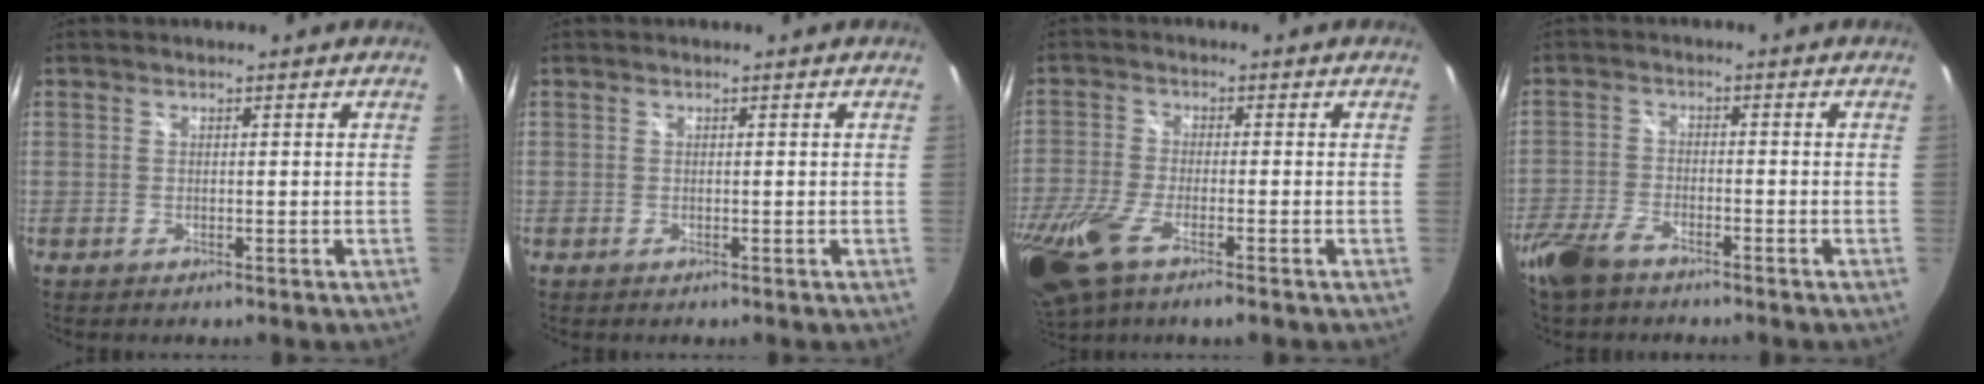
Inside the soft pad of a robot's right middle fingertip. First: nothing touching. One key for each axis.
{"total": 0.0}
{"total": 14.7, "fx": -8.5, "fy": 4.5, "fz": 11.0, "tx": -0.262, "ty": -0.056, "tz": -0.165}
{"total": 7.9, "fx": -6.0, "fy": 3.1, "fz": 4.2, "tx": -0.112, "ty": -0.015, "tz": -0.123}